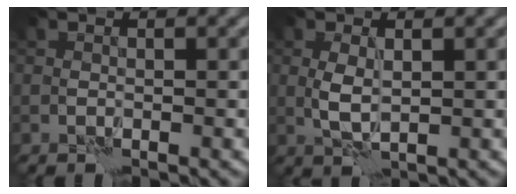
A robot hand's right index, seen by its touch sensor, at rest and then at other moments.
{"total": 2.0, "force": [0.5, 0.9, 1.8], "torque": [-0.042, -0.004, 0.012]}